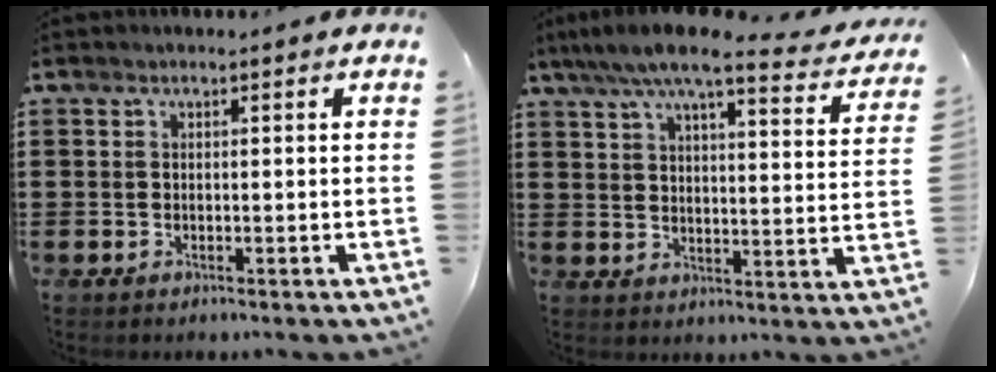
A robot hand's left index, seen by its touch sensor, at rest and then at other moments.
{"total": 8.2, "force": [6.7, 0.5, 4.7], "torque": [-0.105, -0.033, 0.114]}